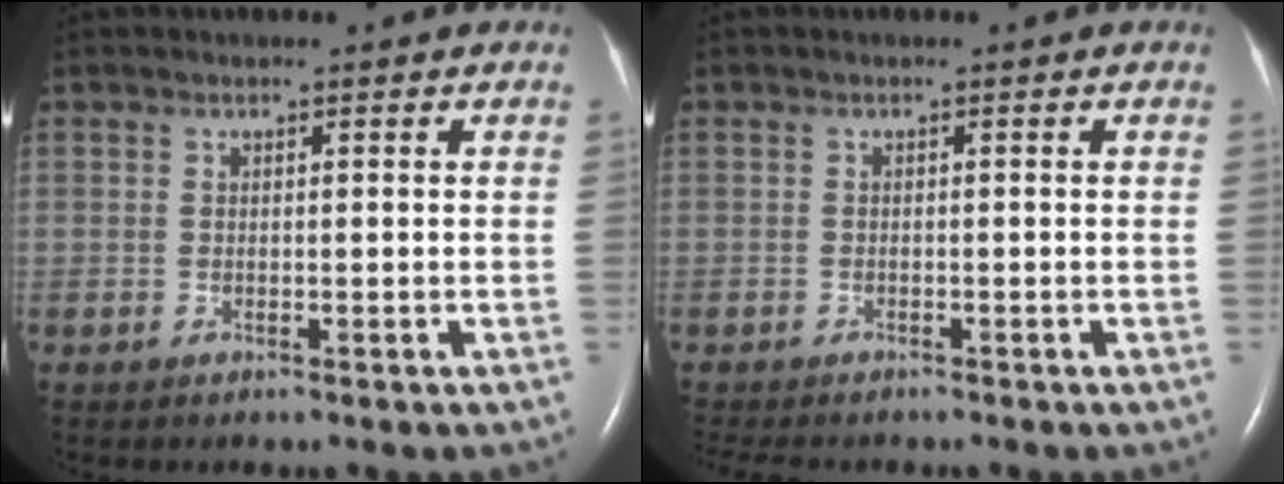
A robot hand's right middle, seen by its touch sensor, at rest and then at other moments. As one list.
[{"total": 5.1, "force": [-4.4, 1.5, 2.1], "torque": [-0.033, -0.009, -0.063]}]